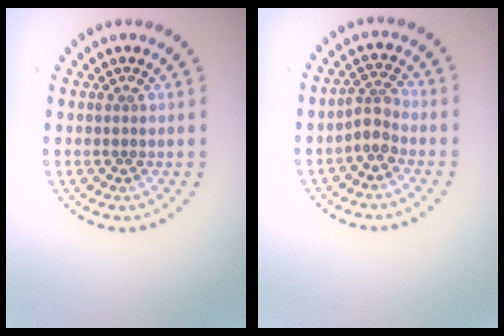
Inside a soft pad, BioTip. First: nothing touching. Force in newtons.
{"total": 2.1, "press": 1.6, "slide": 1.5}